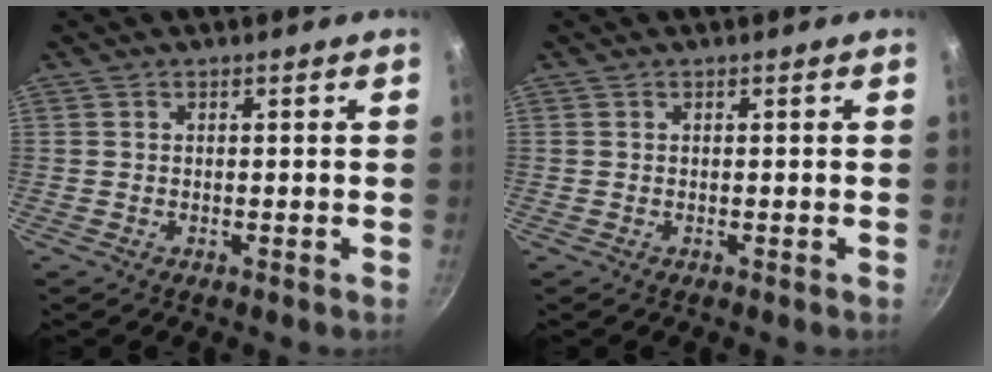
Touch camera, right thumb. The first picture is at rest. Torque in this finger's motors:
{"motor_torque": [-0.04, 0.04, 0.00, 0.00, 0.00]}